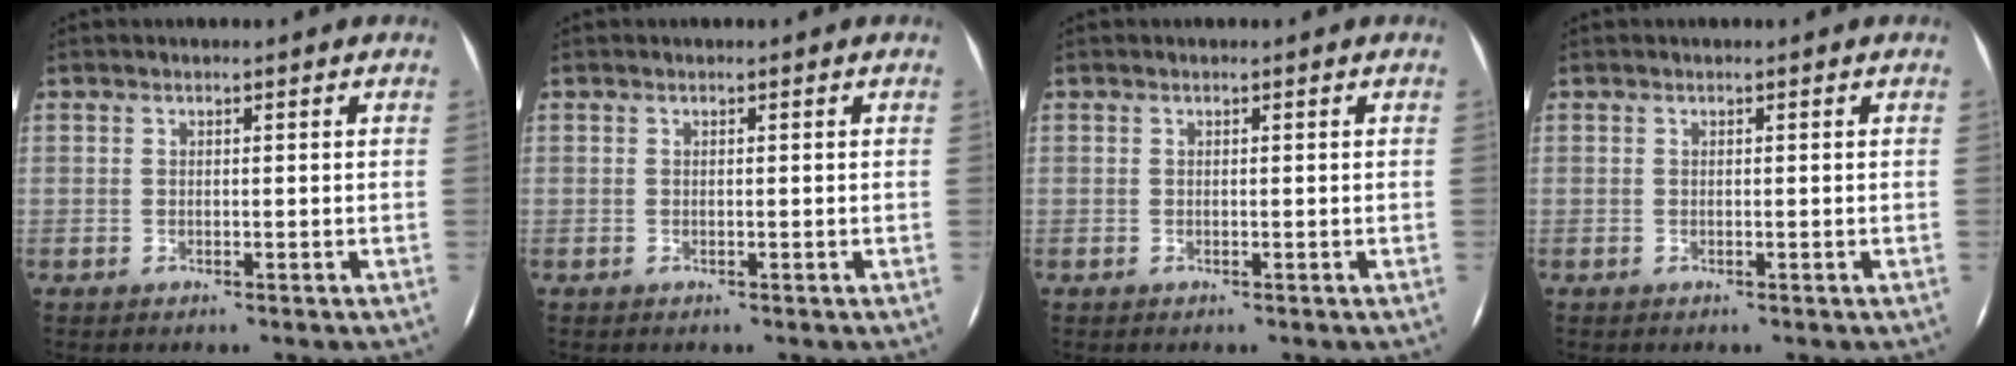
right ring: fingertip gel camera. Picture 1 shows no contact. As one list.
[{"total": 0.0}, {"total": 0.0}, {"total": 0.0}]